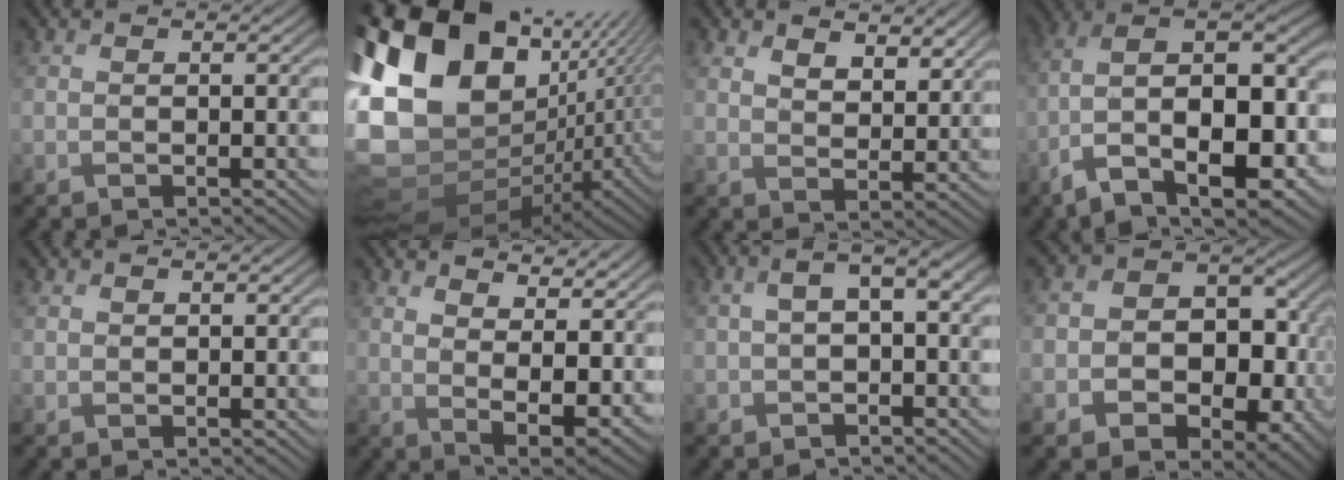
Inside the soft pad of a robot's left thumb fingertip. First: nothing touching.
{"total": 18.9, "force": [3.0, 12.1, 14.2], "torque": [-0.302, 0.016, 0.075]}
{"total": 5.8, "force": [3.9, 2.9, 3.2], "torque": [-0.062, -0.009, 0.074]}
{"total": 16.9, "force": [-6.4, 7.5, 13.7], "torque": [-0.242, -0.017, -0.101]}
{"total": 0.6, "force": [0.4, 0.4, 0.2], "torque": [-0.008, 0.001, 0.015]}
{"total": 11.2, "force": [5.8, 4.7, 8.3], "torque": [-0.145, 0.000, 0.092]}
{"total": 4.5, "force": [0.4, 2.0, 4.0], "torque": [-0.078, 0.008, 0.005]}
{"total": 14.7, "force": [-2.6, 11.8, 8.3], "torque": [-0.144, -0.044, -0.036]}